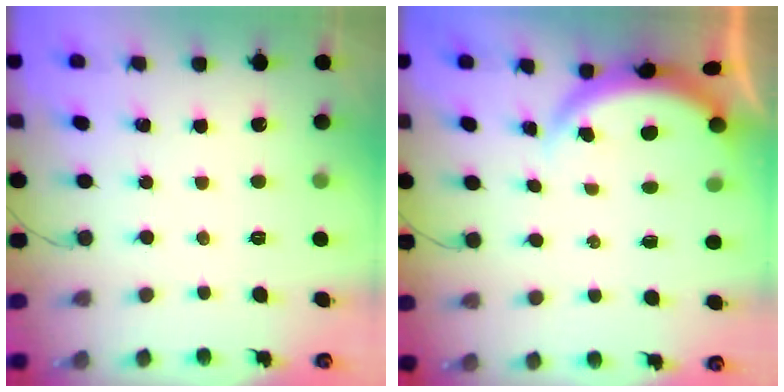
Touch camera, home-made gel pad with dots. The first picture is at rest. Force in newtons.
{"total": 3.9, "press": 3.6, "slide": 1.5}